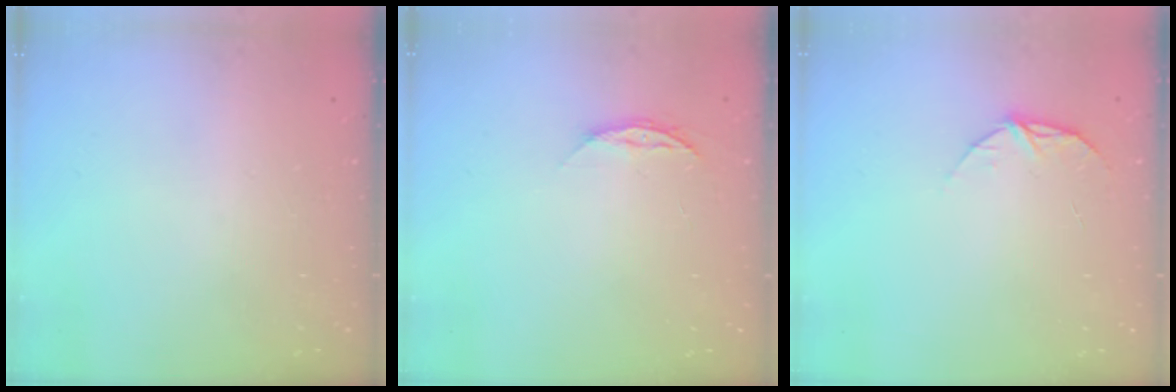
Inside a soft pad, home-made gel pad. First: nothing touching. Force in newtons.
{"total": 4.9, "press": 4.9, "slide": 0.6}
{"total": 6.6, "press": 6.5, "slide": 0.6}